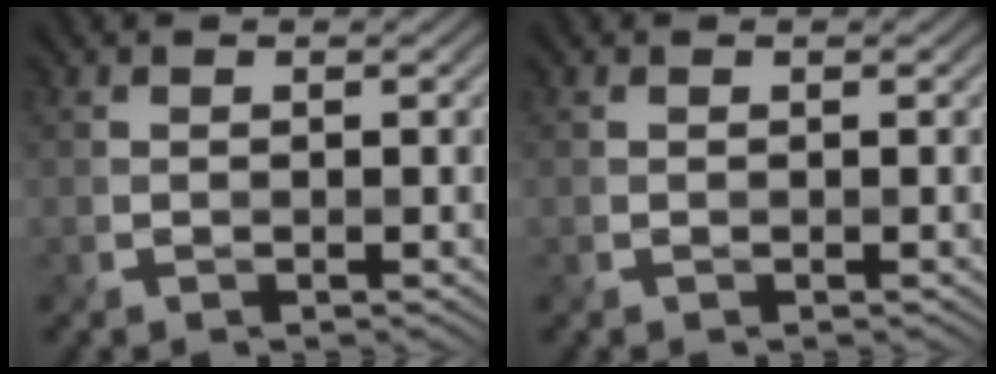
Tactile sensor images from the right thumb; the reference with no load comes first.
{"total": 0.0}